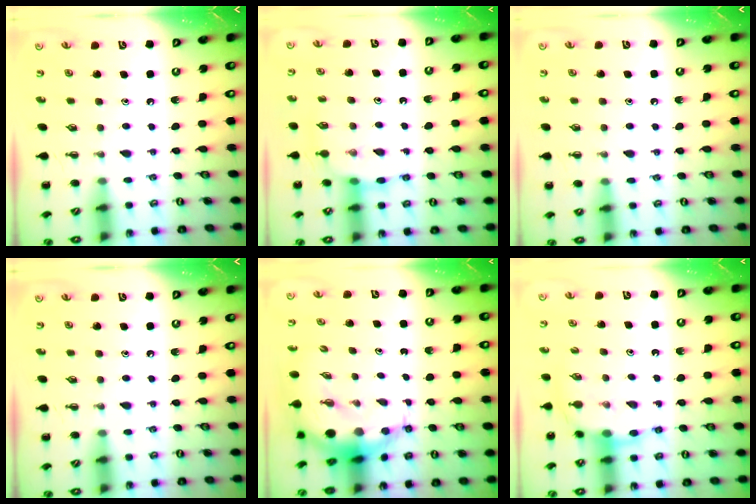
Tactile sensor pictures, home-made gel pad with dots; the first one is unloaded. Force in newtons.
{"total": 8.3, "press": 8.3, "slide": 0.7}
{"total": 6.2, "press": 5.8, "slide": 2.3}
{"total": 0.0}
{"total": 6.8, "press": 6.5, "slide": 1.8}
{"total": 7.3, "press": 7.3, "slide": 0.6}